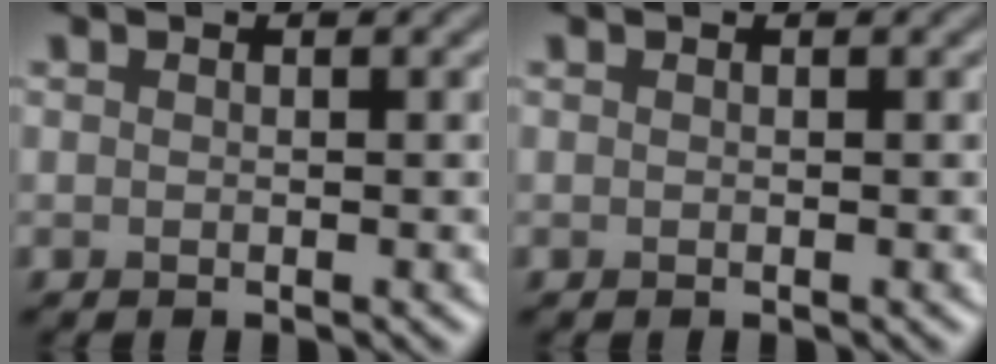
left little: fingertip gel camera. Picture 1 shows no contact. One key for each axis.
{"total": 0.0}